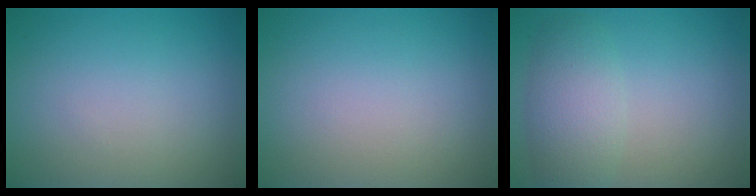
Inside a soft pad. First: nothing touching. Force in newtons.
{"total": 0.0}
{"total": 3.8, "press": 3.8, "slide": 0.2}